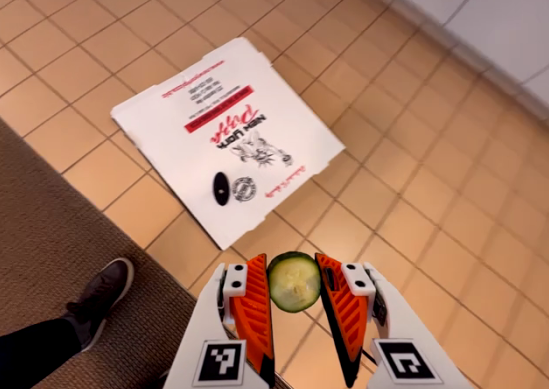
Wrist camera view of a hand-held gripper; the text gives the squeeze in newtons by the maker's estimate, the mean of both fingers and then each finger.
{"total": 7.7, "left": 7.5, "right": 7.9}